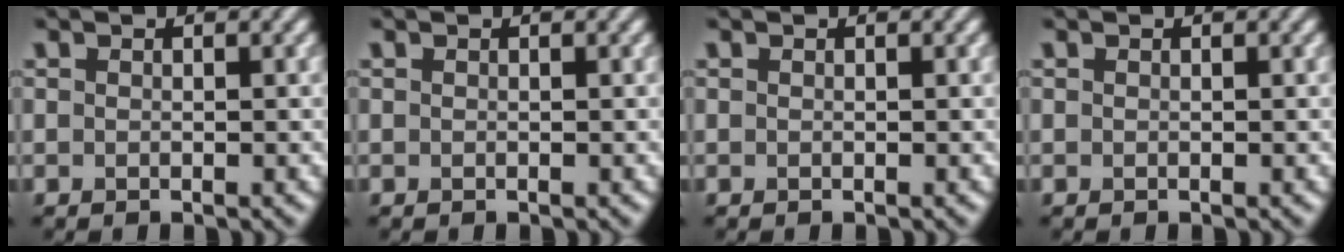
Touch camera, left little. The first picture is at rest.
{"total": 0.0}
{"total": 0.0}
{"total": 0.0}